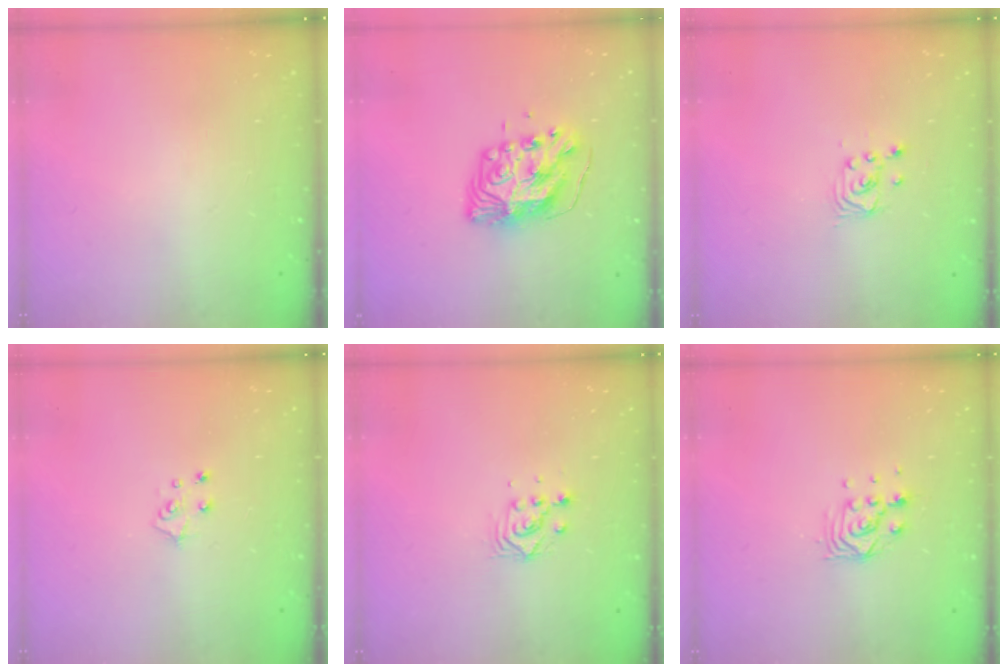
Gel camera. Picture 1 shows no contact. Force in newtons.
{"total": 10.5, "press": 10.4, "slide": 1.0}
{"total": 2.2, "press": 2.2, "slide": 0.2}
{"total": 5.6, "press": 5.6, "slide": 0.5}
{"total": 3.7, "press": 3.7, "slide": 0.2}
{"total": 7.4, "press": 7.3, "slide": 0.6}